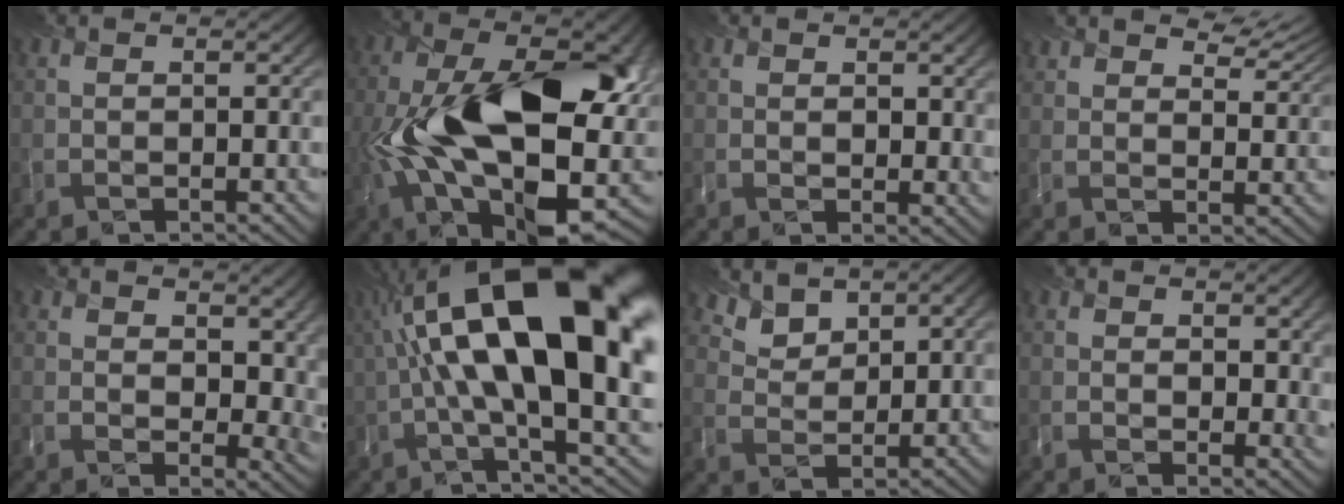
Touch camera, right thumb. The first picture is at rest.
{"total": 18.0, "force": [-1.8, 8.8, 15.6], "torque": [-0.292, 0.005, -0.033]}
{"total": 3.2, "force": [0.9, 2.2, 2.1], "torque": [-0.031, -0.007, 0.026]}
{"total": 5.4, "force": [4.4, 1.9, 2.5], "torque": [-0.038, -0.003, 0.080]}
{"total": 9.9, "force": [2.0, 6.9, 6.8], "torque": [-0.088, -0.021, 0.057]}
{"total": 20.7, "force": [3.2, 7.5, 19.1], "torque": [-0.326, 0.016, 0.055]}
{"total": 3.7, "force": [3.0, 2.0, 1.1], "torque": [-0.029, -0.013, 0.068]}
{"total": 4.8, "force": [1.1, 3.3, 3.3], "torque": [-0.042, -0.009, 0.032]}